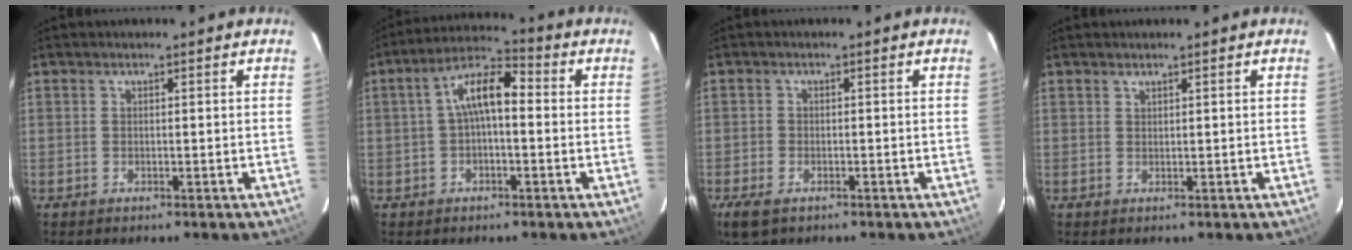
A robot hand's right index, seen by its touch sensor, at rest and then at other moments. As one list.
[{"total": 8.0, "force": [0.2, 3.3, 7.3], "torque": [-0.141, 0.029, 0.001]}, {"total": 4.7, "force": [-2.9, 2.6, 2.7], "torque": [-0.063, -0.014, -0.053]}, {"total": 0.6, "force": [0.5, 0.1, 0.1], "torque": [-0.002, 0.001, 0.012]}]